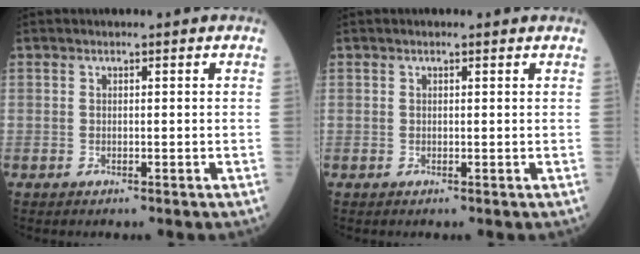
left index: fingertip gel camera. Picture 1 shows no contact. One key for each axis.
{"total": 0.9, "fx": 0.7, "fy": 0.1, "fz": 0.5, "tx": -0.011, "ty": 0.009, "tz": 0.008}